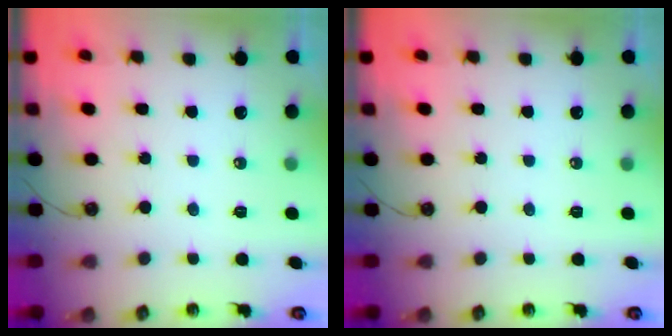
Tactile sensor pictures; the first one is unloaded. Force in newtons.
{"total": 0.0}